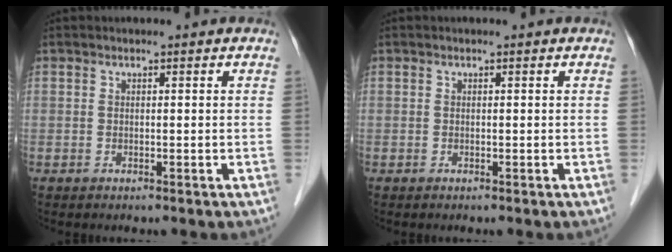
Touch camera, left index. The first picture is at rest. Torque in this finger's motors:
{"motor_torque": [0.01, 0.00, 0.00, -0.01]}